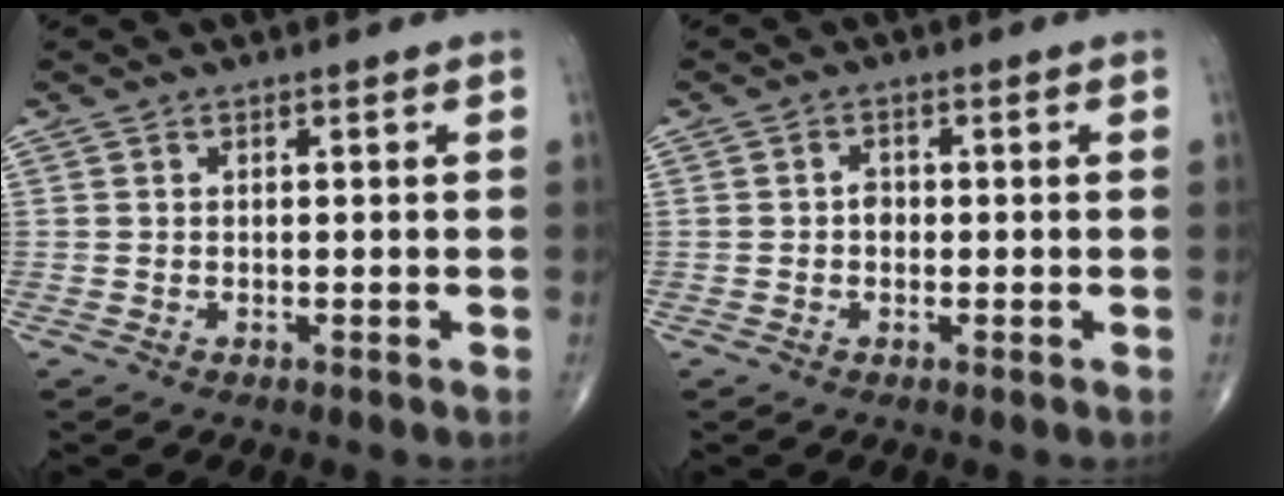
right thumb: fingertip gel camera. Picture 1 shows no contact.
{"total": 1.6, "force": [-0.2, 1.2, 1.0], "torque": [-0.008, 0.005, -0.006]}